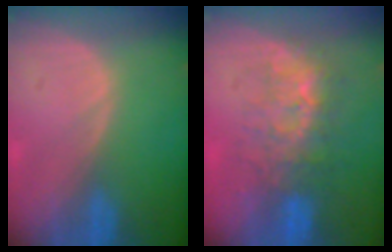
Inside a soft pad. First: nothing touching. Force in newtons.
{"total": 7.6, "press": 7.3, "slide": 2.3}